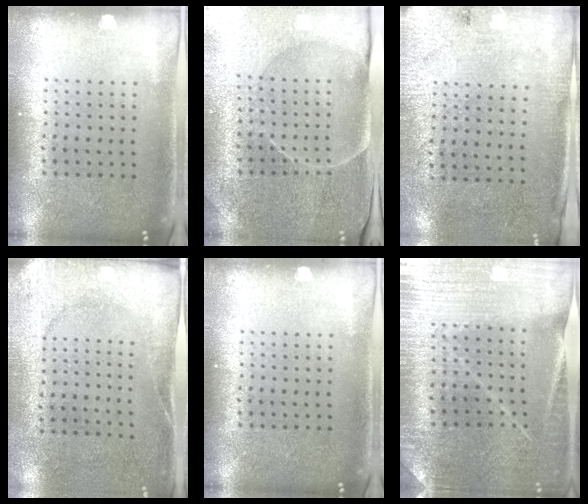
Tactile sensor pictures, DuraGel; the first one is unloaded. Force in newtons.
{"total": 3.8, "press": 3.7, "slide": 0.7}
{"total": 2.6, "press": 2.2, "slide": 1.4}
{"total": 2.6, "press": 2.0, "slide": 1.6}
{"total": 0.0}
{"total": 2.3, "press": 2.3, "slide": 0.1}